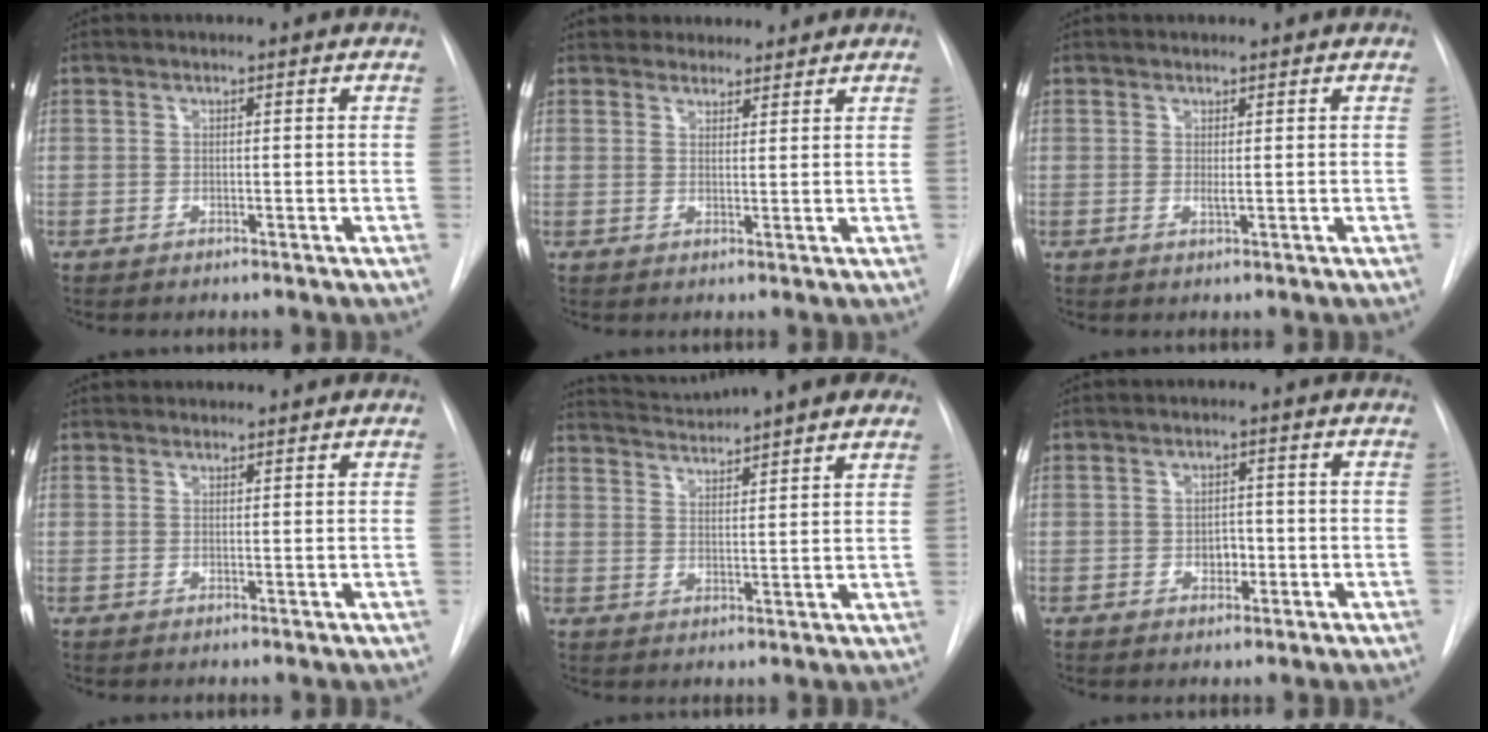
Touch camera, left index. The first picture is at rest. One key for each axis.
{"total": 5.6, "fx": 5.1, "fy": 2.2, "fz": 0.5, "tx": 0.008, "ty": 0.018, "tz": 0.070}
{"total": 0.5, "fx": 0.1, "fy": 0.0, "fz": 0.5, "tx": -0.015, "ty": -0.006, "tz": 0.003}
{"total": 2.0, "fx": 1.9, "fy": 0.6, "fz": 0.0, "tx": 0.001, "ty": 0.012, "tz": 0.028}
{"total": 11.9, "fx": 10.9, "fy": 0.6, "fz": 4.8, "tx": -0.075, "ty": 0.013, "tz": 0.151}
{"total": 2.5, "fx": -0.7, "fy": 1.8, "fz": 1.6, "tx": -0.019, "ty": 0.002, "tz": -0.008}